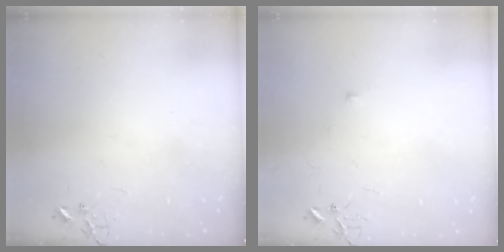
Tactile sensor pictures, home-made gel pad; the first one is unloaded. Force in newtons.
{"total": 5.4, "press": 5.3, "slide": 0.7}